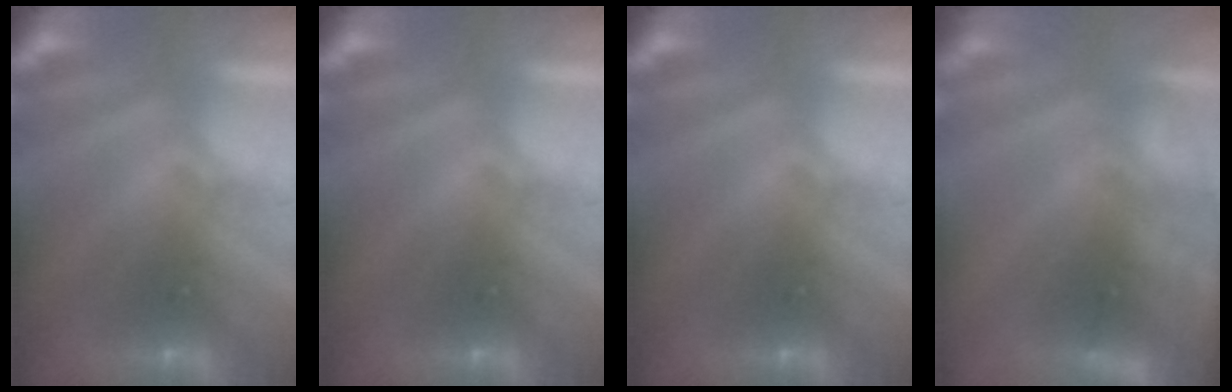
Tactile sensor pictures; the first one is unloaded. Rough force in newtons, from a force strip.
{"total": 0.0}
{"total": 0.0}
{"total": 3.3}